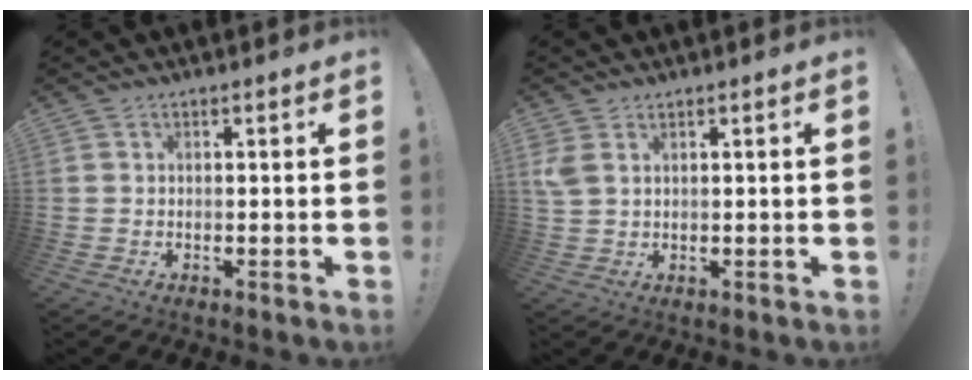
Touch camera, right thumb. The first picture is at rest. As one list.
[{"total": 3.7, "force": [1.9, 2.0, 2.5], "torque": [-0.050, -0.002, 0.039]}]